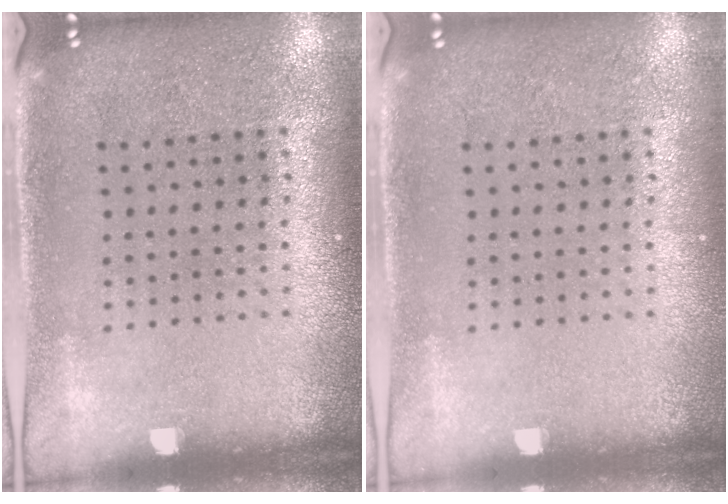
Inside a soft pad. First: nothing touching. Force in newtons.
{"total": 0.0}